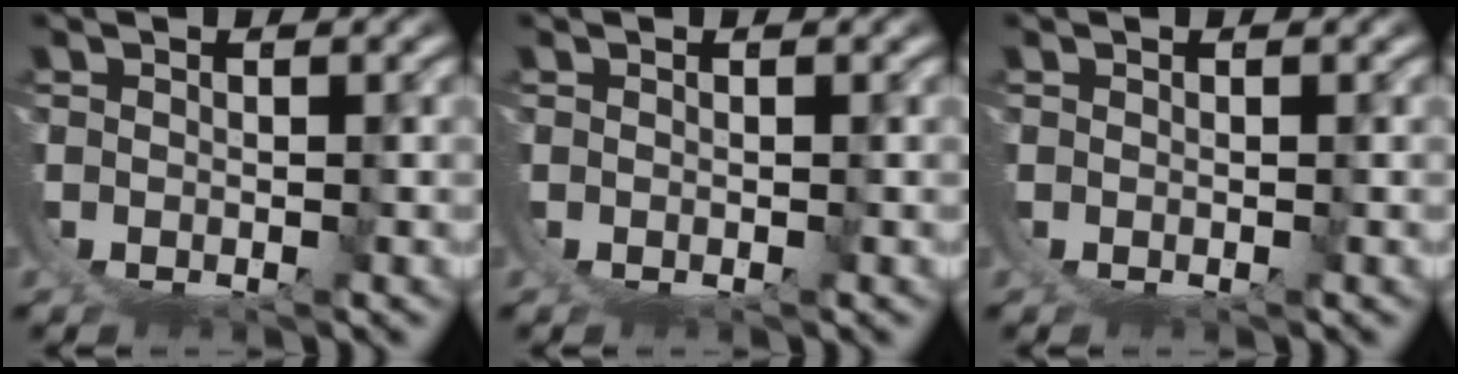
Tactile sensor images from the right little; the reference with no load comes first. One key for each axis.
{"total": 0.0}
{"total": 0.0}